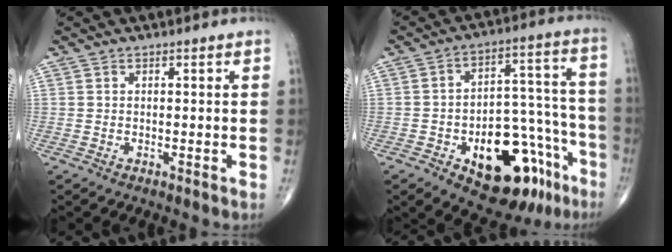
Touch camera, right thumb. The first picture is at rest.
{"total": 21.1, "force": [-10.2, 10.9, 14.9], "torque": [-0.154, 0.085, -0.134]}